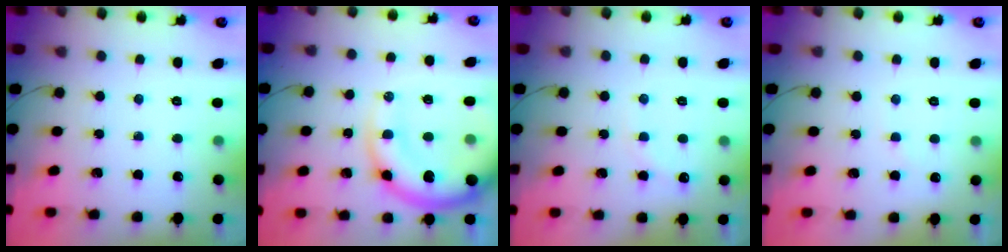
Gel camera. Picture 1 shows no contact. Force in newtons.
{"total": 14.2, "press": 13.8, "slide": 3.5}
{"total": 8.1, "press": 8.0, "slide": 1.7}
{"total": 4.8, "press": 4.7, "slide": 0.7}